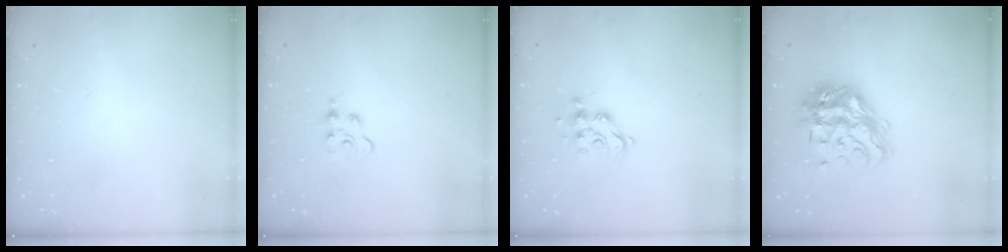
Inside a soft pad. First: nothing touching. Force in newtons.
{"total": 3.0, "press": 2.9, "slide": 0.4}
{"total": 10.4, "press": 10.4, "slide": 0.8}
{"total": 18.0, "press": 18.0, "slide": 1.8}